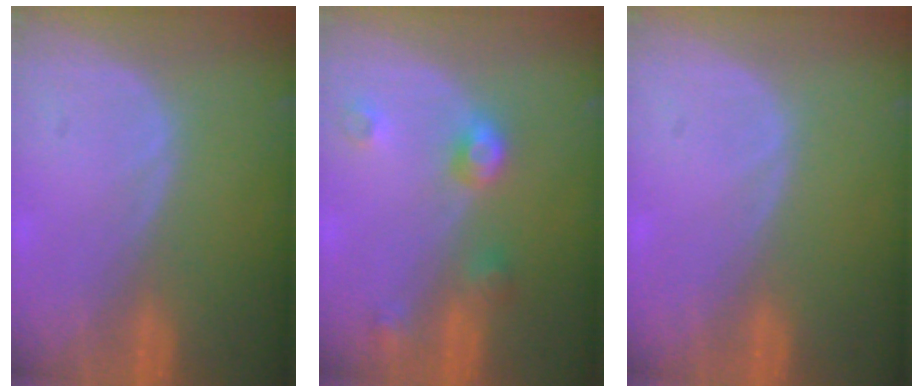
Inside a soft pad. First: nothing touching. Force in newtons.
{"total": 4.6, "press": 4.1, "slide": 2.0}
{"total": 0.0}